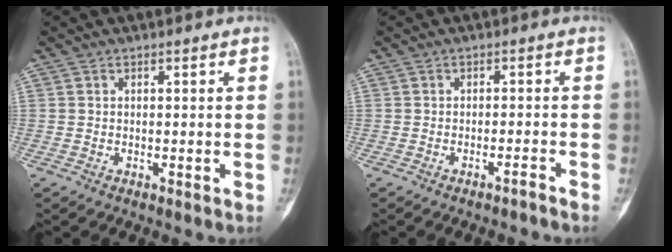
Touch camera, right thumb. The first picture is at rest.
{"total": 1.5, "force": [-1.3, -0.2, 0.6], "torque": [-0.020, 0.018, -0.018]}